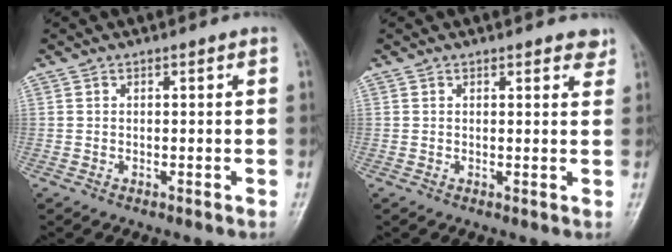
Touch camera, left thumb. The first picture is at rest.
{"total": 2.7, "force": [2.0, 1.1, 1.3], "torque": [0.004, -0.006, 0.018]}